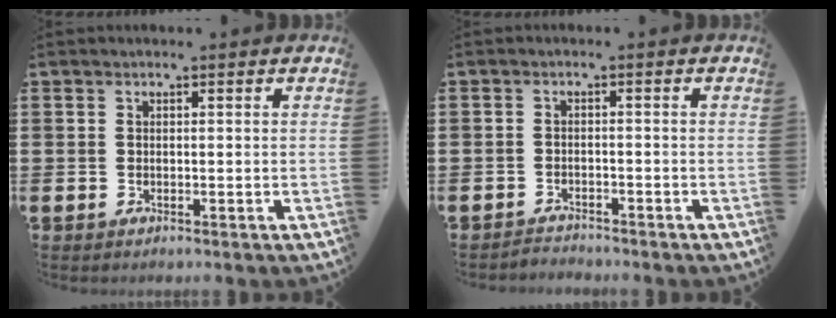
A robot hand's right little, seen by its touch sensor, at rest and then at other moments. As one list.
[{"total": 1.5, "force": [-1.5, 0.0, -0.2], "torque": [0.000, 0.004, -0.033]}]